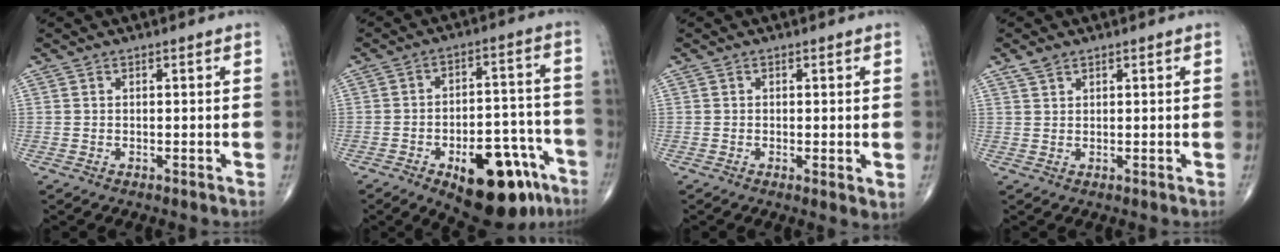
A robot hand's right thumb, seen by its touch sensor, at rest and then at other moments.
{"total": 19.4, "force": [-10.2, 8.9, 13.9], "torque": [-0.143, 0.066, -0.134]}
{"total": 2.5, "force": [-0.3, 0.6, 2.4], "torque": [-0.042, -0.010, -0.008]}
{"total": 1.8, "force": [1.3, 1.0, 0.8], "torque": [-0.015, 0.003, 0.027]}